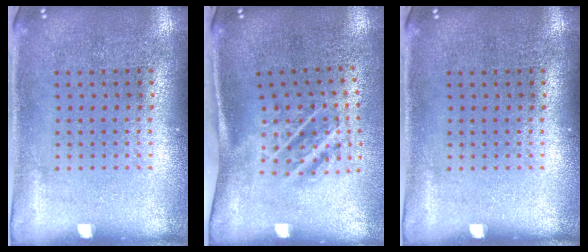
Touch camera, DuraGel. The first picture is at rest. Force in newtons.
{"total": 1.8, "press": 1.1, "slide": 1.4}
{"total": 0.0}